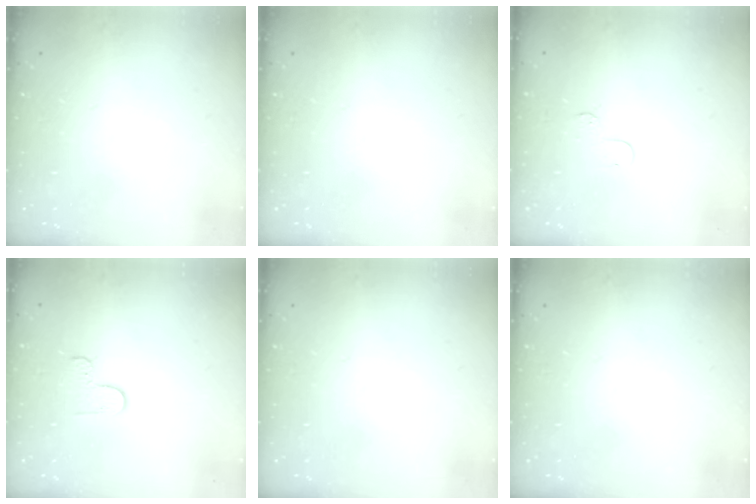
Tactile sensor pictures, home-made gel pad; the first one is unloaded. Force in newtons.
{"total": 0.0}
{"total": 3.9, "press": 3.8, "slide": 0.5}
{"total": 3.6, "press": 3.5, "slide": 0.4}
{"total": 0.0}
{"total": 0.0}